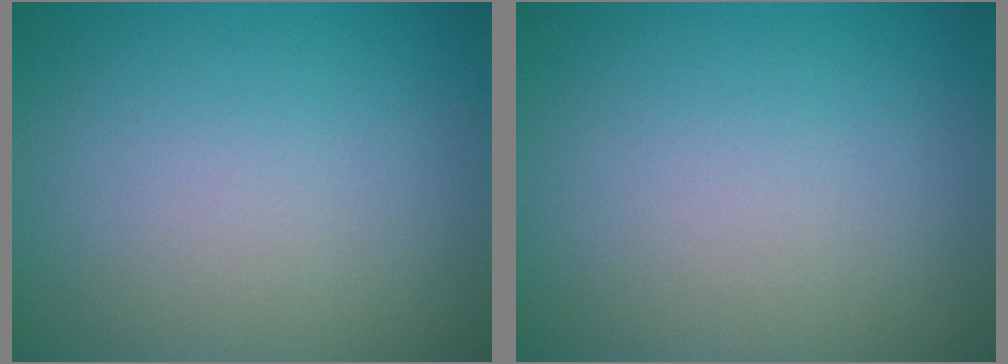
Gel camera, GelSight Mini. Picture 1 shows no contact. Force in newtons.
{"total": 0.0}